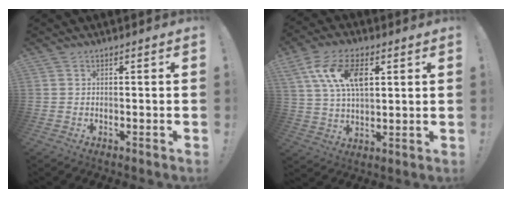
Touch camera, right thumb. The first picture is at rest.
{"total": 13.6, "force": [5.3, 7.5, 10.1], "torque": [-0.180, 0.002, 0.099]}